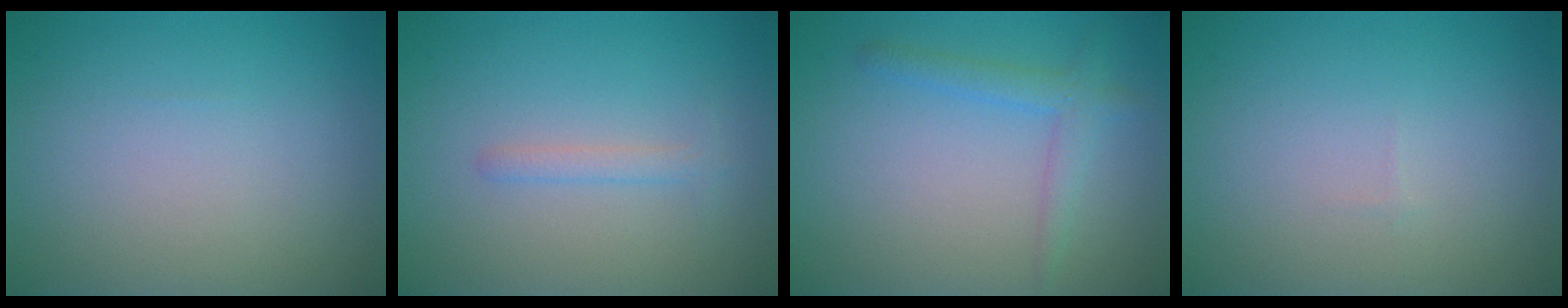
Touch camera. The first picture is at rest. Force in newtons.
{"total": 1.2, "press": 1.2, "slide": 0.1}
{"total": 2.2, "press": 2.2, "slide": 0.0}
{"total": 0.0}